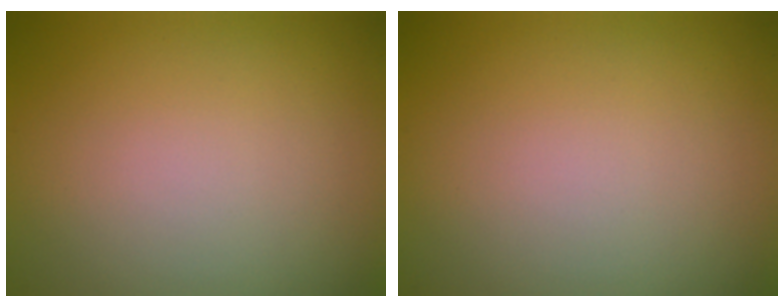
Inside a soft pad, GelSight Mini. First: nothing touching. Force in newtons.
{"total": 0.0}